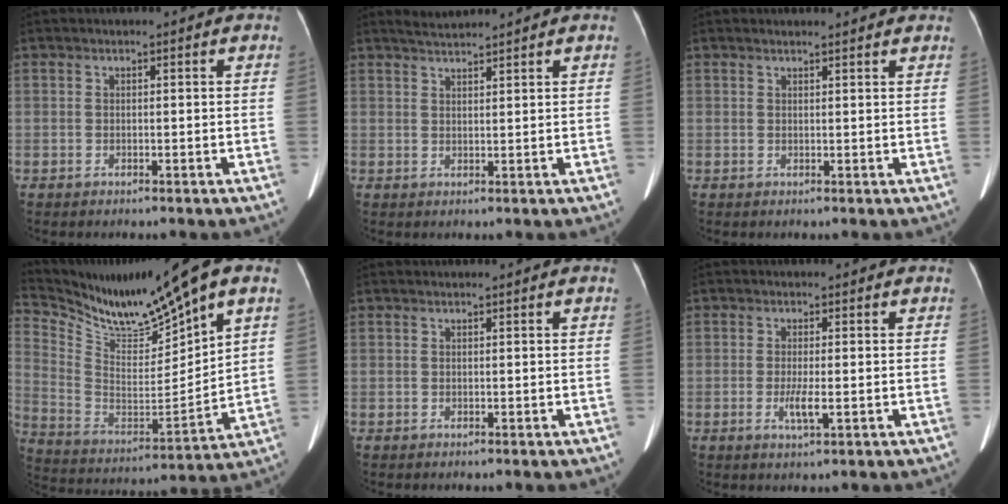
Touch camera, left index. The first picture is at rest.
{"total": 2.9, "force": [2.8, -0.3, 0.5], "torque": [-0.011, 0.015, 0.056]}
{"total": 4.0, "force": [3.8, 0.5, 0.9], "torque": [-0.014, 0.013, 0.041]}
{"total": 17.3, "force": [13.6, 0.8, 10.7], "torque": [-0.200, 0.004, 0.257]}
{"total": 0.9, "force": [0.8, 0.0, 0.2], "torque": [-0.008, 0.017, 0.018]}
{"total": 2.7, "force": [-0.4, 0.4, 2.6], "torque": [-0.052, -0.005, -0.004]}